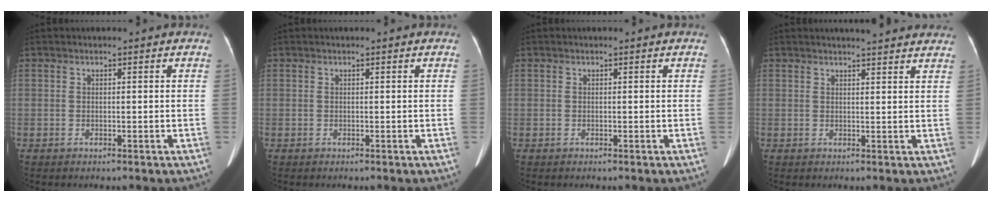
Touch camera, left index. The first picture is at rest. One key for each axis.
{"total": 0.0}
{"total": 0.0}
{"total": 9.5, "fx": 8.7, "fy": 0.9, "fz": 3.7, "tx": -0.040, "ty": 0.010, "tz": 0.087}